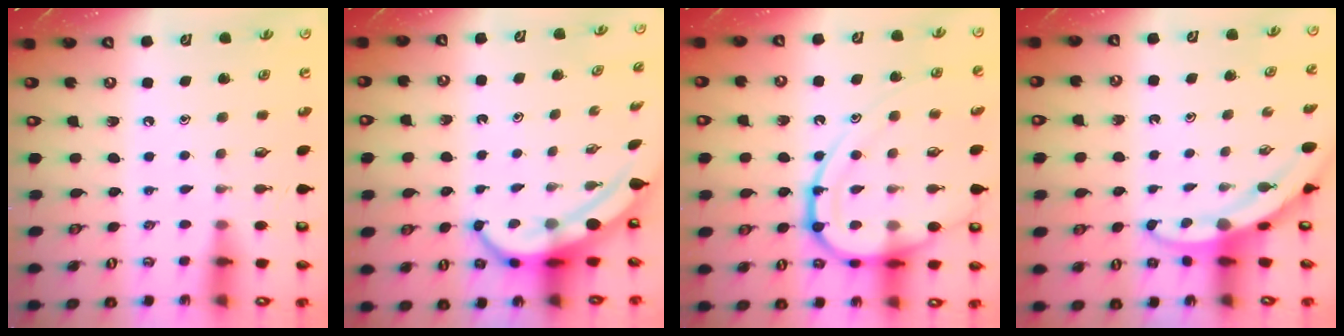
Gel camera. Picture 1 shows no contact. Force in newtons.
{"total": 6.1, "press": 6.1, "slide": 0.6}
{"total": 16.7, "press": 16.6, "slide": 1.4}
{"total": 3.6, "press": 3.5, "slide": 0.4}